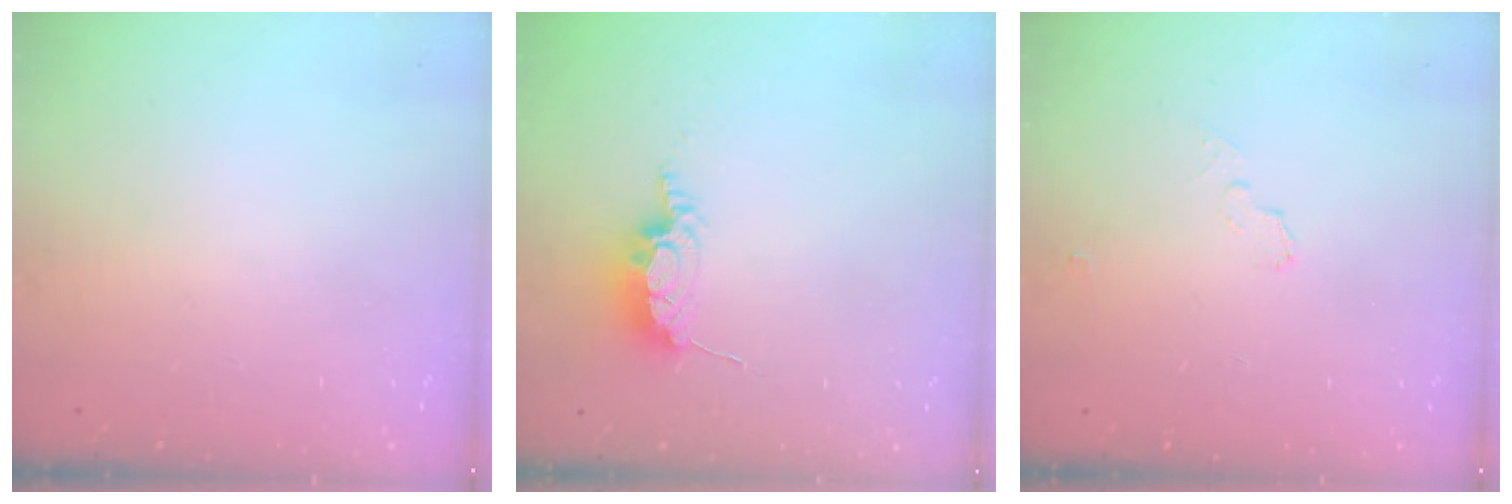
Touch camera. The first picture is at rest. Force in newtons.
{"total": 7.6, "press": 7.6, "slide": 0.2}
{"total": 11.7, "press": 5.0, "slide": 10.5}